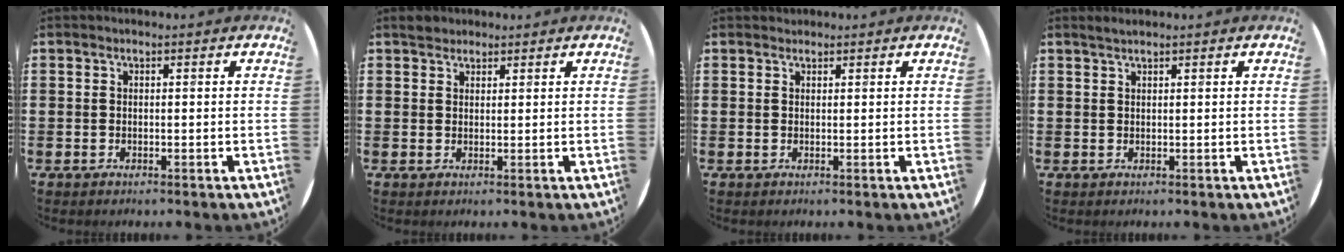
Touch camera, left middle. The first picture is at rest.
{"total": 1.6, "force": [1.4, 0.7, -0.1], "torque": [0.007, 0.002, 0.026]}
{"total": 0.5, "force": [0.5, 0.2, -0.1], "torque": [0.004, 0.005, 0.008]}
{"total": 0.8, "force": [0.8, 0.0, 0.2], "torque": [-0.003, 0.000, 0.015]}